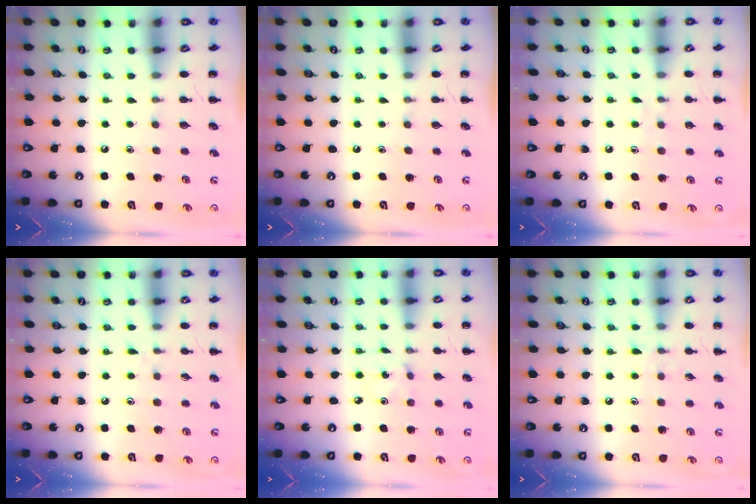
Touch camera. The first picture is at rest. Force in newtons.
{"total": 0.0}
{"total": 3.5, "press": 3.3, "slide": 1.3}
{"total": 3.0, "press": 2.7, "slide": 1.4}
{"total": 1.0, "press": 1.0, "slide": 0.3}
{"total": 6.0, "press": 5.6, "slide": 2.1}